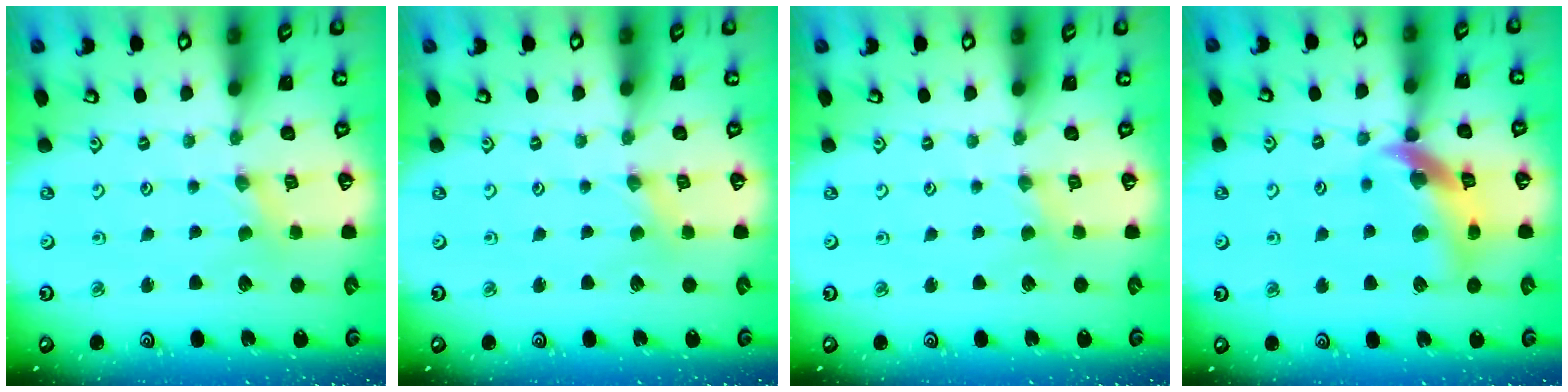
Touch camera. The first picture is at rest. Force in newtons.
{"total": 0.0}
{"total": 1.3, "press": 1.3, "slide": 0.1}
{"total": 14.9, "press": 14.8, "slide": 1.9}